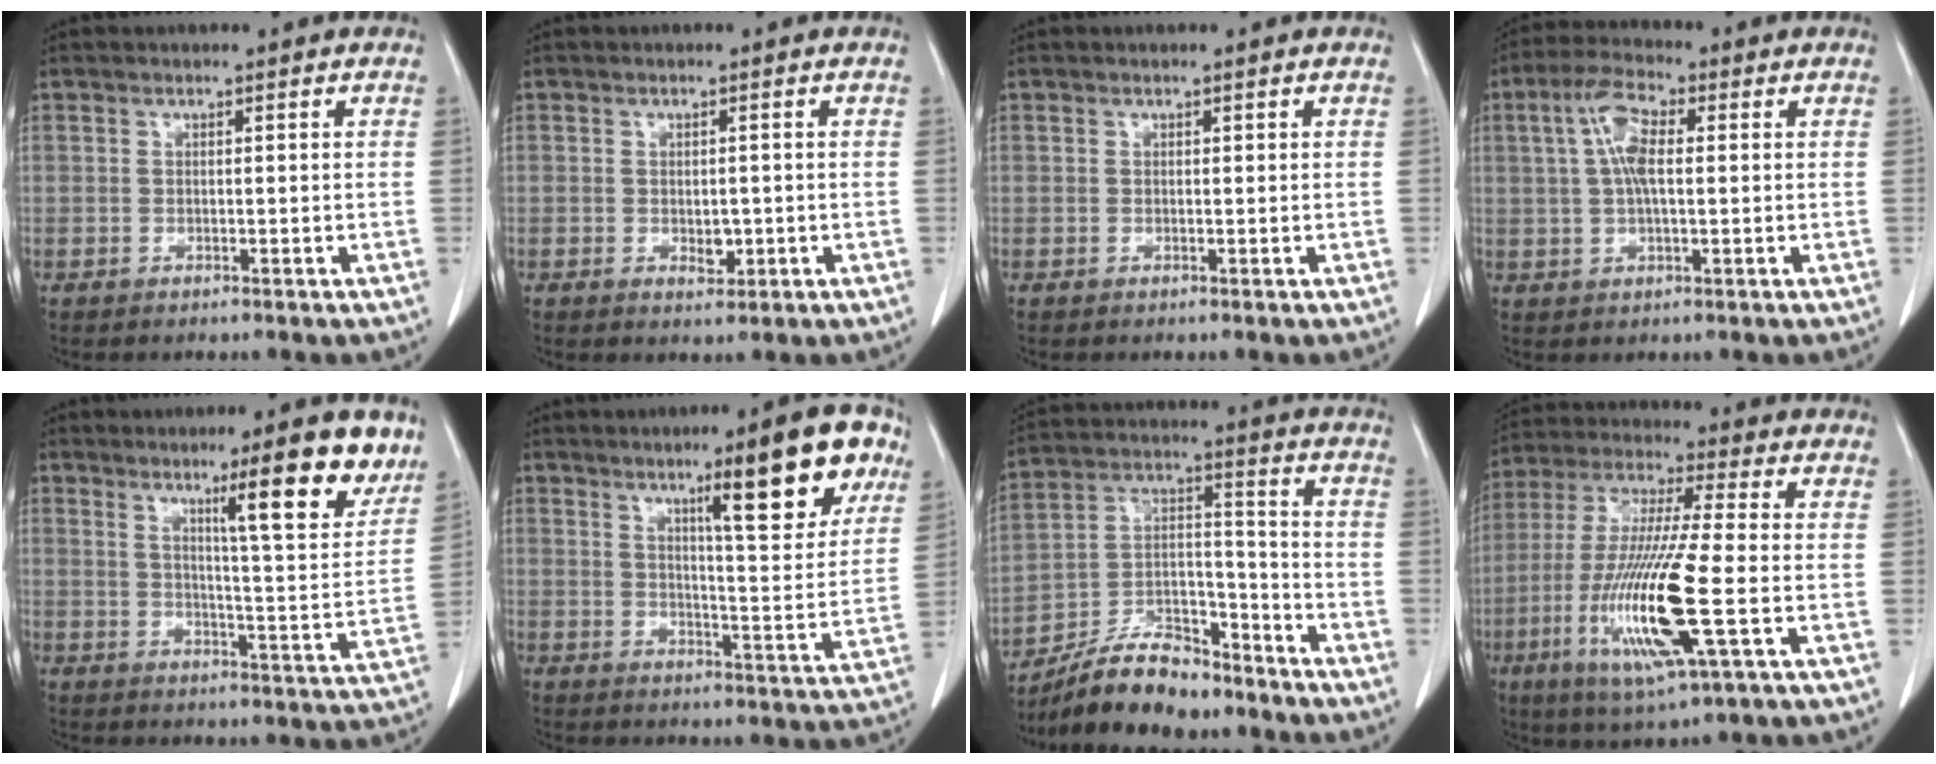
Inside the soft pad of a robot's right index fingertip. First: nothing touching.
{"total": 2.0, "force": [-0.3, 1.2, 1.5], "torque": [-0.020, 0.001, 0.003]}
{"total": 0.0}
{"total": 7.2, "force": [1.5, 2.4, 6.6], "torque": [-0.141, 0.016, 0.026]}
{"total": 12.9, "force": [8.2, 0.6, 10.0], "torque": [-0.131, -0.012, 0.115]}
{"total": 15.1, "force": [8.5, 1.9, 12.3], "torque": [-0.159, 0.000, 0.117]}
{"total": 13.4, "force": [-11.6, 4.0, 5.3], "torque": [-0.092, 0.025, -0.207]}
{"total": 16.7, "force": [-4.3, 0.9, 16.1], "torque": [-0.333, -0.020, -0.079]}